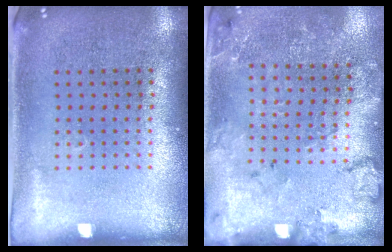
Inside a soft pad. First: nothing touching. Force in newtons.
{"total": 1.7, "press": 1.6, "slide": 0.5}